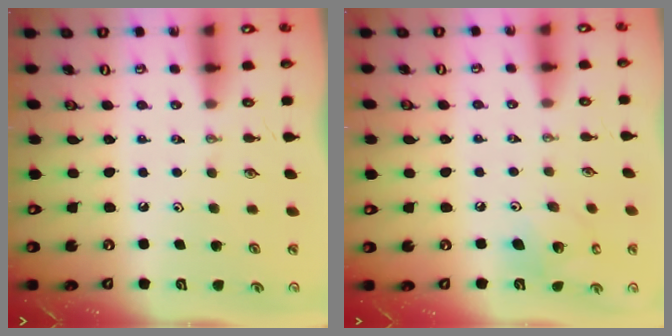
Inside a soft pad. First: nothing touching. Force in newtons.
{"total": 10.1, "press": 9.7, "slide": 2.8}